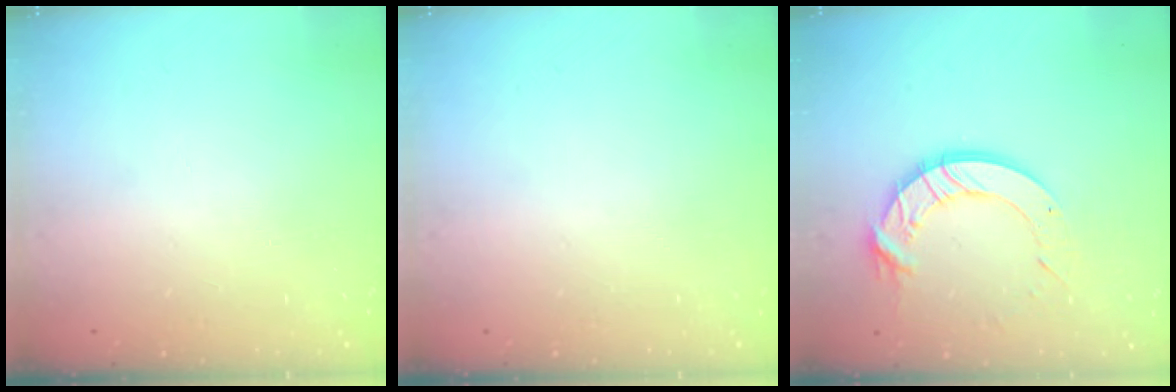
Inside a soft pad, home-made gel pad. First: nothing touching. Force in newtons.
{"total": 0.0}
{"total": 11.6, "press": 11.6, "slide": 1.2}